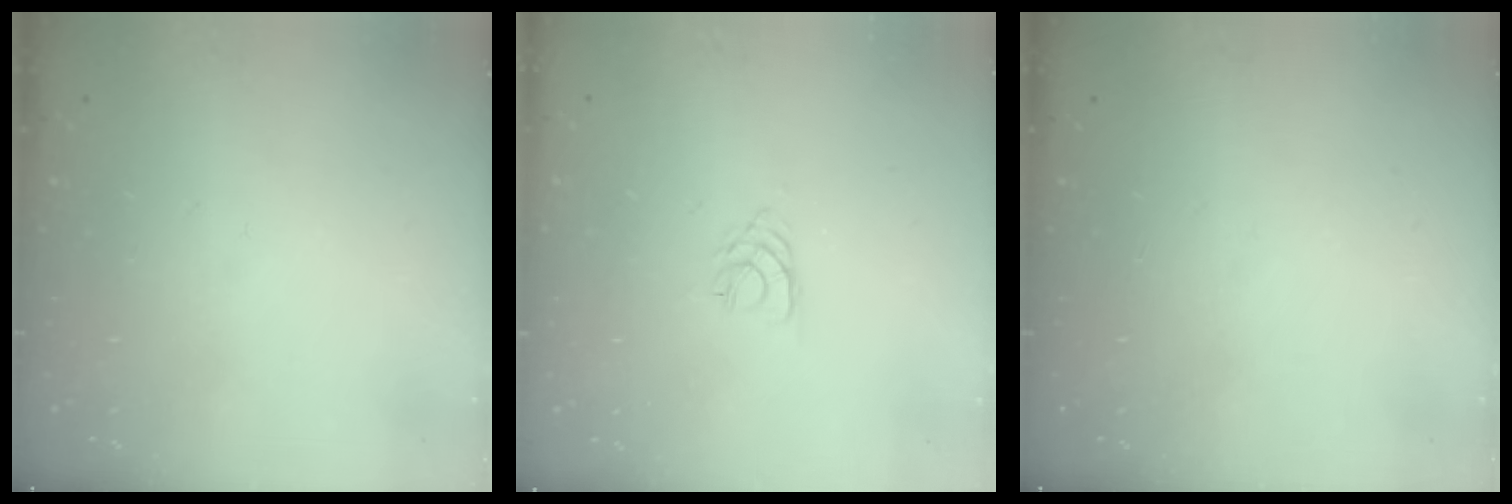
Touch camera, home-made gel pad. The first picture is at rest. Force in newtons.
{"total": 2.0, "press": 1.9, "slide": 0.3}
{"total": 0.0}